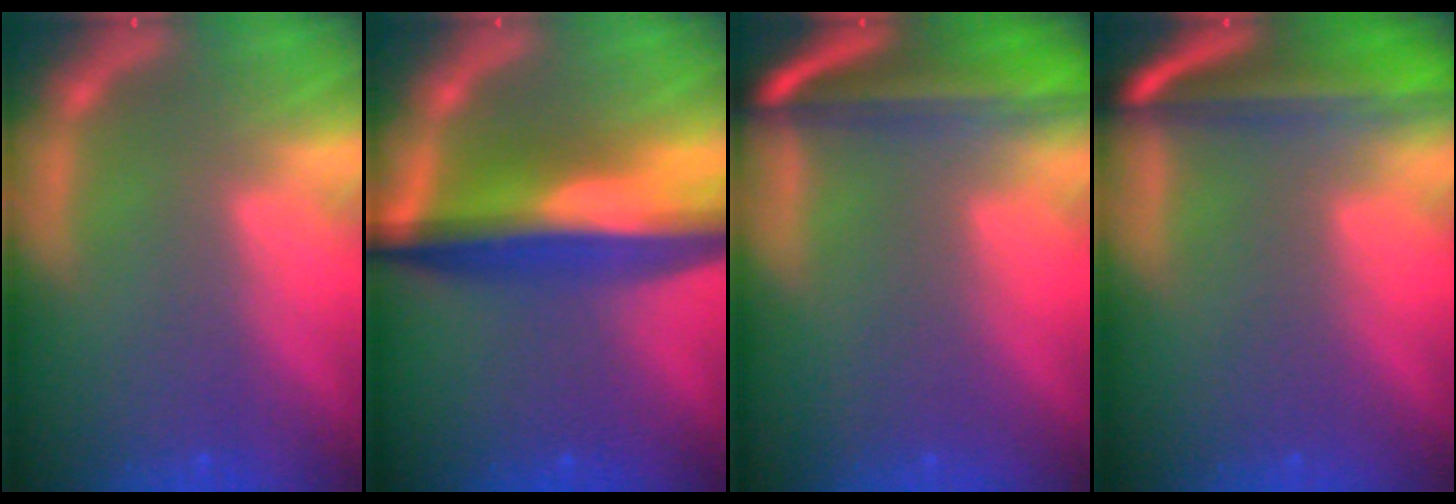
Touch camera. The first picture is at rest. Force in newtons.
{"total": 9.6}
{"total": 9.5}
{"total": 9.0}